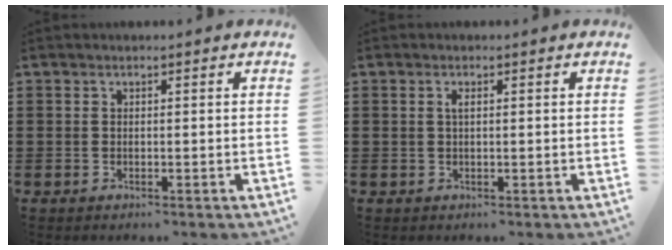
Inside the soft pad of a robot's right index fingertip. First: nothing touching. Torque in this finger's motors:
{"motor_torque": [0.31, -0.21, 0.15, 0.00]}